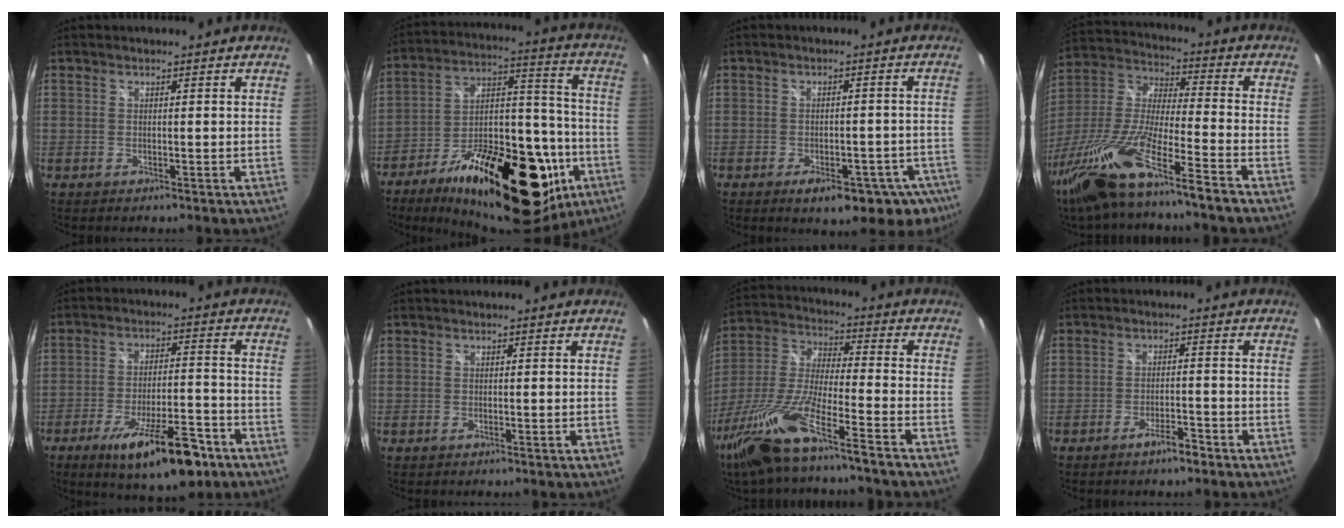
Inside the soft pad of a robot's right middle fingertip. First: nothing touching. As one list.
[{"total": 33.8, "force": [-17.0, 15.1, 25.0], "torque": [-0.369, 0.021, -0.245]}, {"total": 13.6, "force": [-8.5, 6.6, 8.2], "torque": [-0.122, -0.007, -0.095]}, {"total": 20.5, "force": [-14.6, 0.9, 14.4], "torque": [-0.292, -0.041, -0.274]}, {"total": 15.8, "force": [-9.8, 4.5, 11.6], "torque": [-0.196, -0.018, -0.146]}, {"total": 0.0}, {"total": 17.3, "force": [-12.0, 1.2, 12.4], "torque": [-0.267, -0.030, -0.233]}, {"total": 3.2, "force": [-2.5, 0.7, 1.9], "torque": [-0.042, 0.000, -0.039]}]